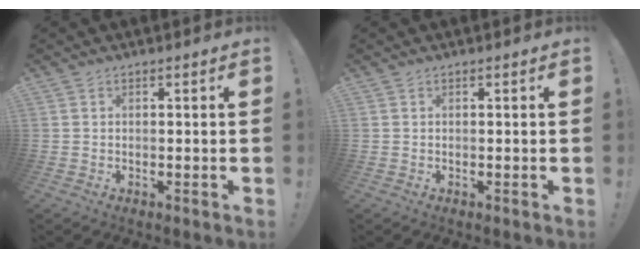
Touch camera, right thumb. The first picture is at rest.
{"total": 0.0}